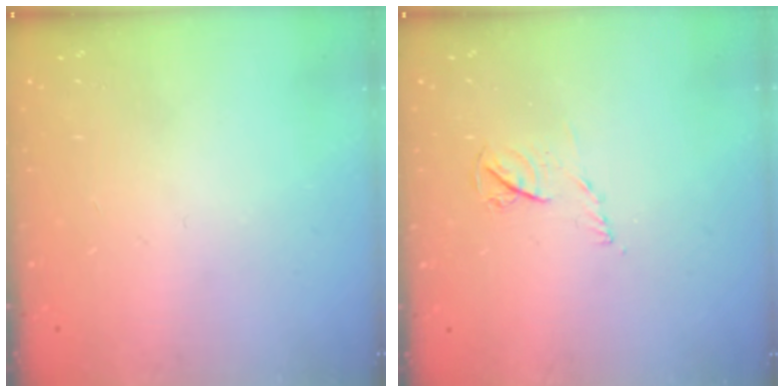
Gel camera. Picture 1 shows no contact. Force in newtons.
{"total": 5.4, "press": 5.3, "slide": 0.7}